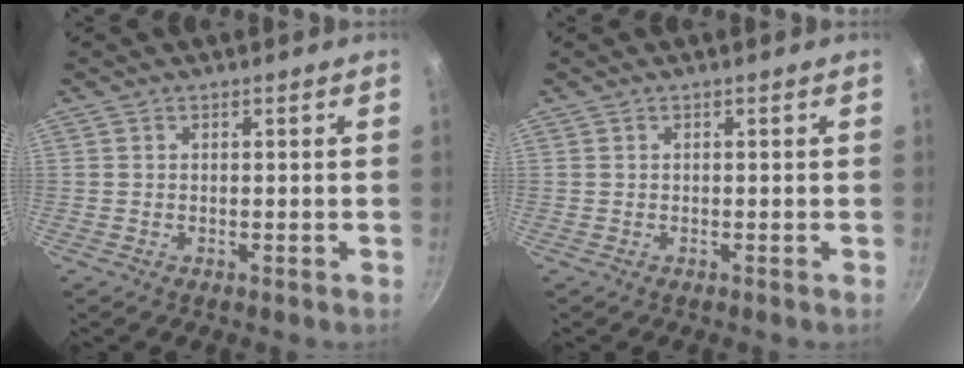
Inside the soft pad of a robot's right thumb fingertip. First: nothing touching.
{"total": 0.0}